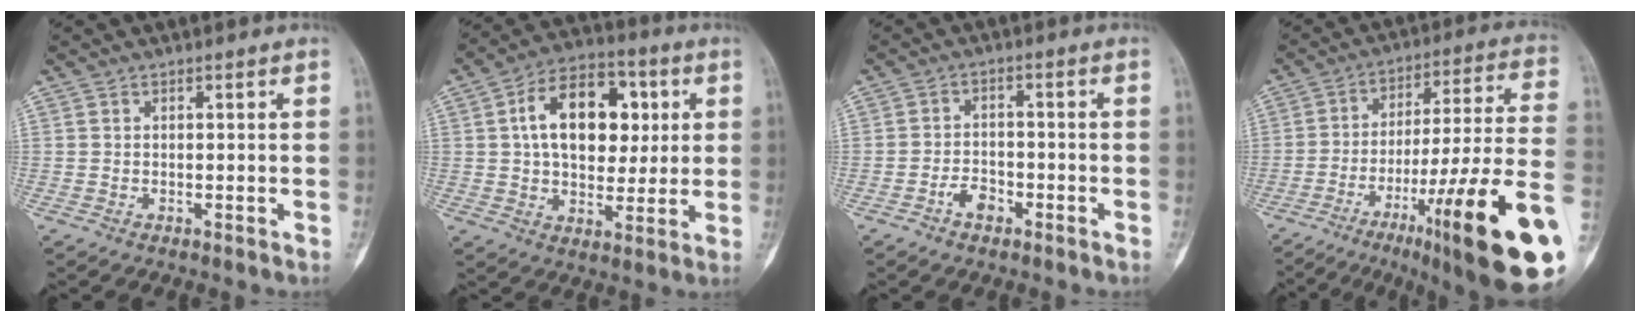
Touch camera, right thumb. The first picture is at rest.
{"total": 17.2, "force": [3.6, 11.1, 12.6], "torque": [-0.161, 0.010, 0.055]}
{"total": 3.8, "force": [-2.3, 2.2, 2.1], "torque": [-0.028, 0.019, -0.040]}
{"total": 26.7, "force": [-10.9, 3.1, 24.2], "torque": [-0.319, 0.048, -0.158]}